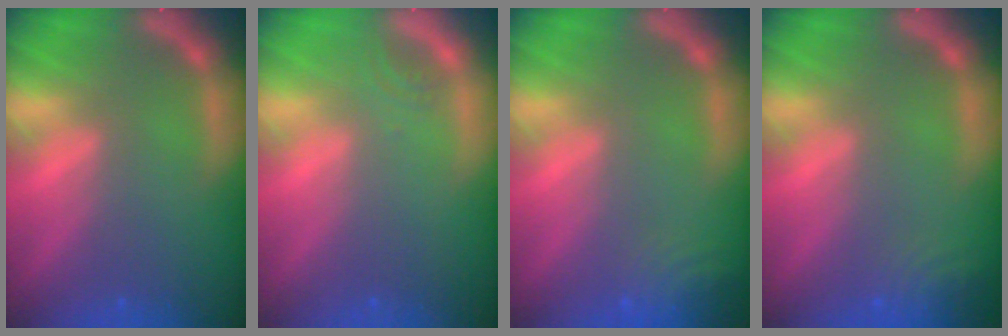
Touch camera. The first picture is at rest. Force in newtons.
{"total": 1.0}
{"total": 4.6}
{"total": 3.5}